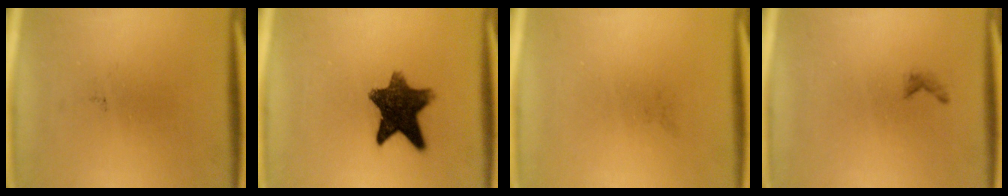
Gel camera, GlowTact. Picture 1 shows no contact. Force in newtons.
{"total": 10.8}
{"total": 0.0}
{"total": 0.6}